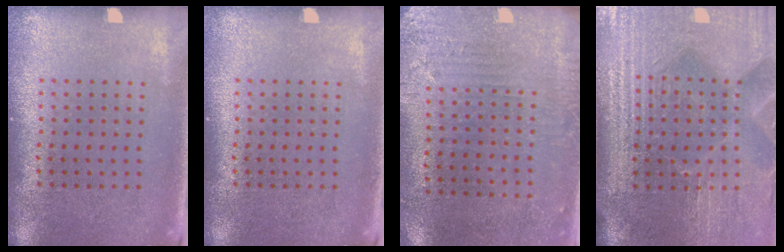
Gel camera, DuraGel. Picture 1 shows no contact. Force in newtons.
{"total": 0.0}
{"total": 2.8, "press": 2.3, "slide": 1.5}
{"total": 4.6, "press": 4.1, "slide": 2.2}